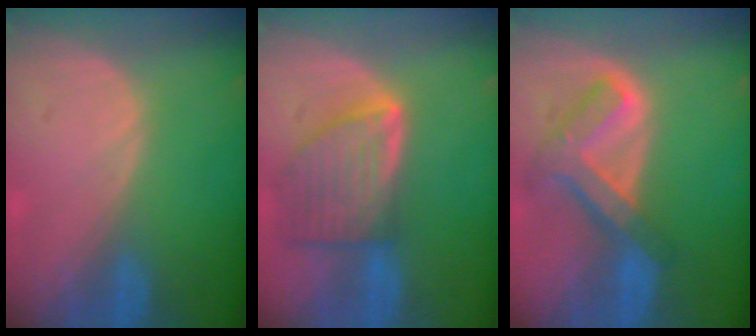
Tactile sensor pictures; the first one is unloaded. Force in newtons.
{"total": 8.0, "press": 7.2, "slide": 3.6}
{"total": 7.7, "press": 6.5, "slide": 4.0}